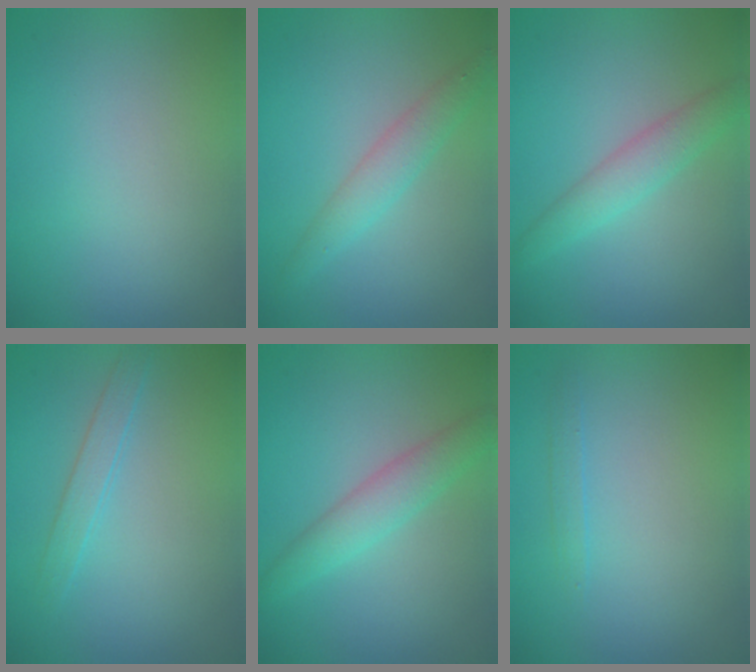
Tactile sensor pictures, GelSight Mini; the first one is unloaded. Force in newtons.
{"total": 2.3, "press": 2.3, "slide": 0.1}
{"total": 2.6, "press": 2.6, "slide": 0.0}
{"total": 1.5, "press": 1.5, "slide": 0.1}
{"total": 2.9, "press": 2.9, "slide": 0.1}
{"total": 0.7, "press": 0.7, "slide": 0.1}